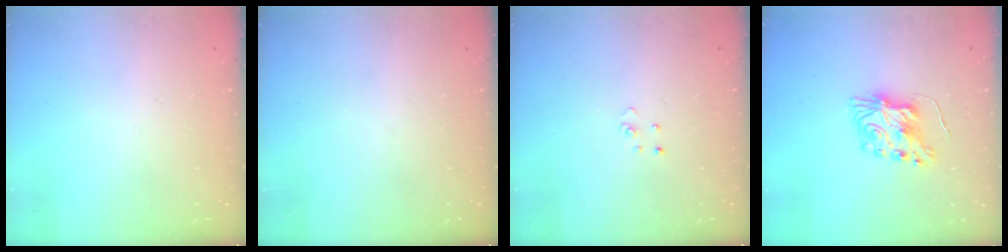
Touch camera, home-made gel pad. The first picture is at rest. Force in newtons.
{"total": 0.0}
{"total": 2.7, "press": 2.7, "slide": 0.3}
{"total": 8.0, "press": 8.0, "slide": 0.2}